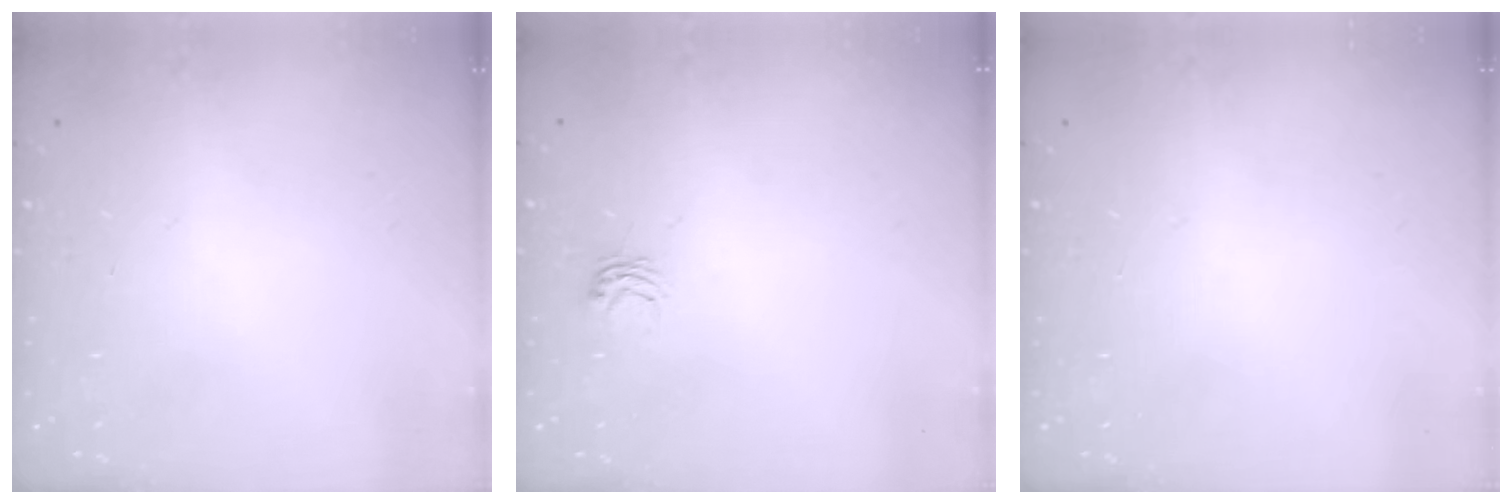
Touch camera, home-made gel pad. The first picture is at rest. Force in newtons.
{"total": 3.2, "press": 3.1, "slide": 0.3}
{"total": 0.0}